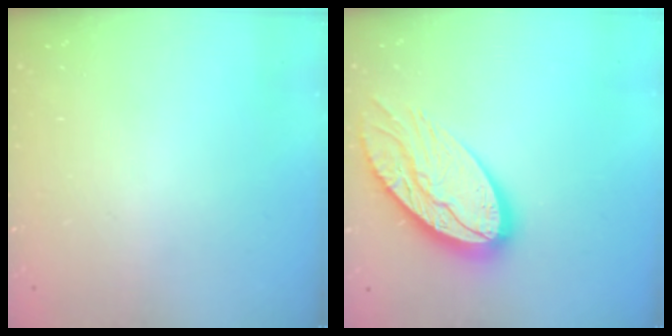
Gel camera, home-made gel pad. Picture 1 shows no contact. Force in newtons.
{"total": 18.3, "press": 18.3, "slide": 1.5}